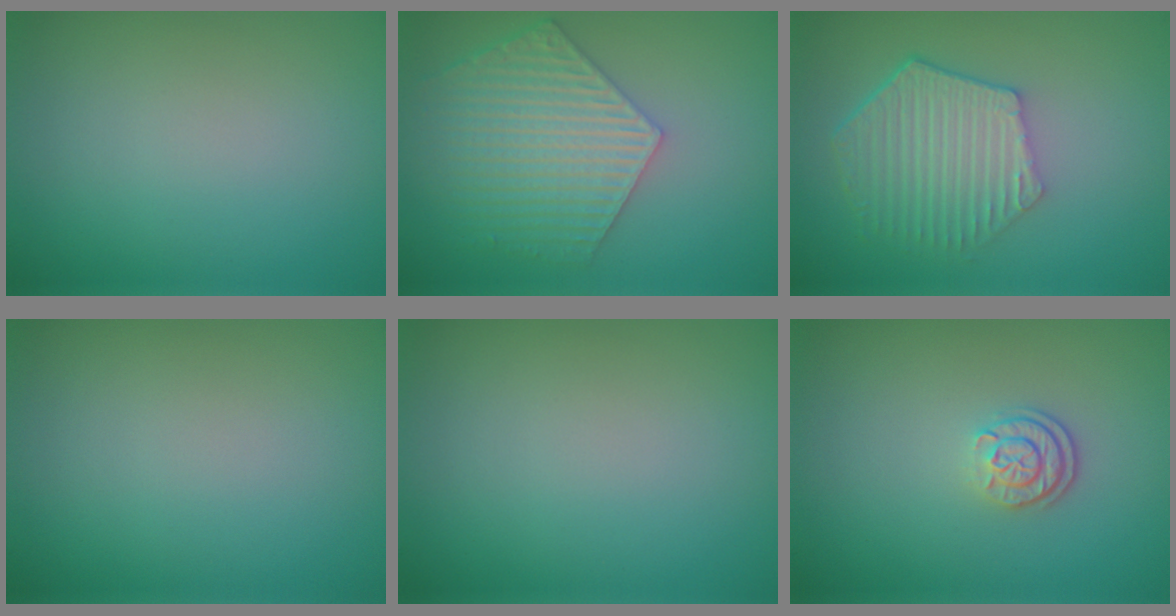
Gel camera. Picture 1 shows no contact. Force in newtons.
{"total": 6.5, "press": 5.0, "slide": 4.2}
{"total": 5.8, "press": 4.4, "slide": 3.8}
{"total": 0.0}
{"total": 0.0}
{"total": 2.4, "press": 1.9, "slide": 1.5}